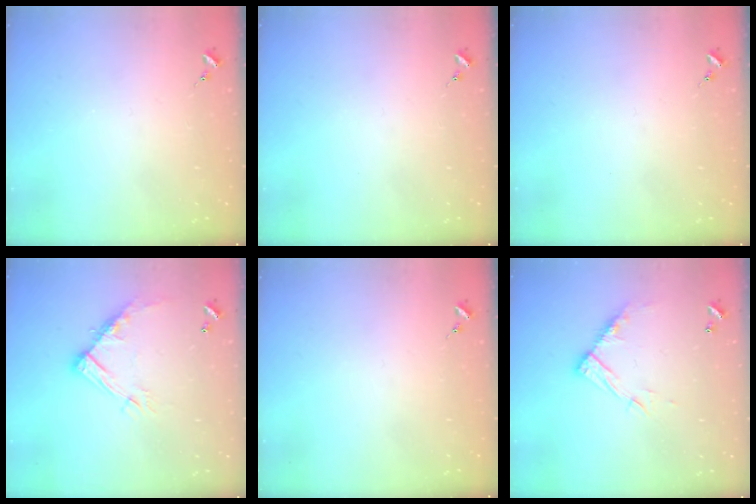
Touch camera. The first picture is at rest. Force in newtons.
{"total": 0.0}
{"total": 0.0}
{"total": 13.2, "press": 13.1, "slide": 0.8}
{"total": 0.0}
{"total": 11.4, "press": 11.4, "slide": 0.7}